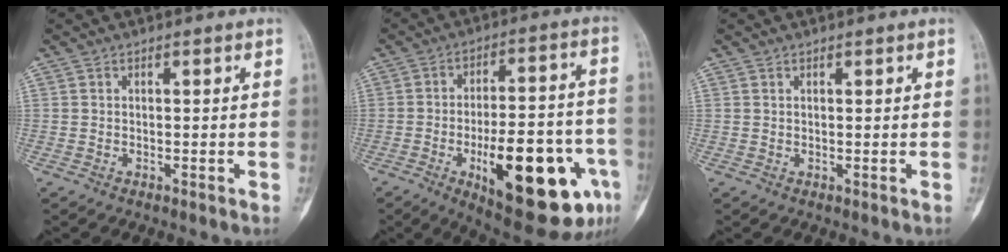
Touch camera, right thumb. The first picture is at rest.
{"total": 25.4, "force": [-9.2, 9.4, 21.8], "torque": [-0.268, 0.026, -0.115]}
{"total": 0.0}